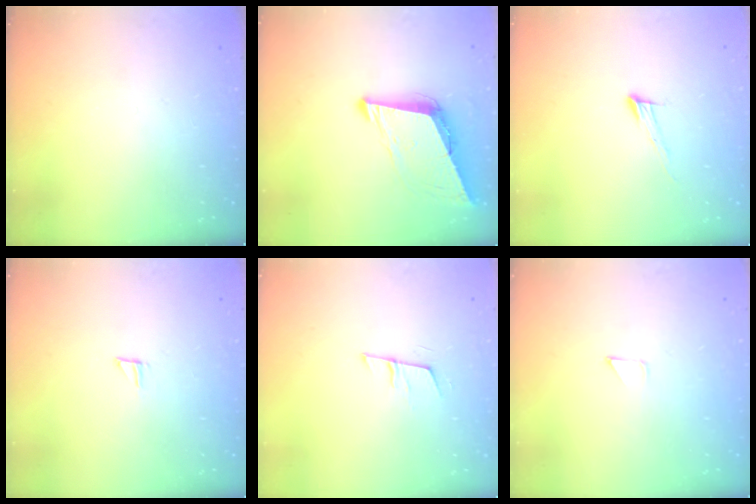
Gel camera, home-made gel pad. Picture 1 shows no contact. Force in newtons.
{"total": 8.9, "press": 8.2, "slide": 3.5}
{"total": 6.4, "press": 6.4, "slide": 0.4}
{"total": 5.4, "press": 5.4, "slide": 0.5}
{"total": 6.2, "press": 5.6, "slide": 2.7}
{"total": 2.7, "press": 2.7, "slide": 0.2}